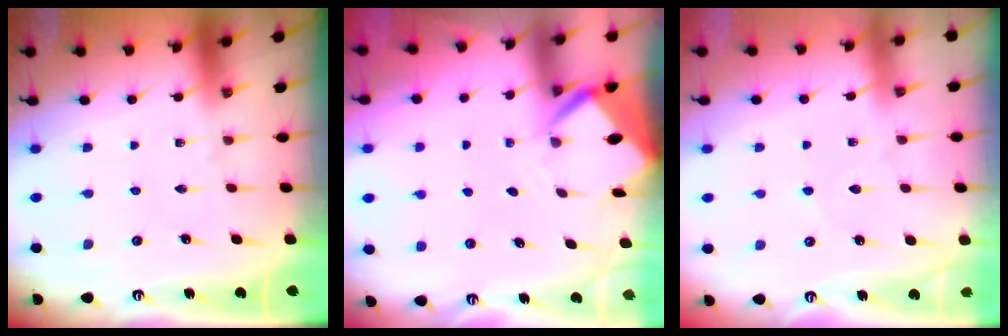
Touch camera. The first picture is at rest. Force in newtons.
{"total": 3.9, "press": 3.9, "slide": 0.2}
{"total": 3.3, "press": 3.3, "slide": 0.5}